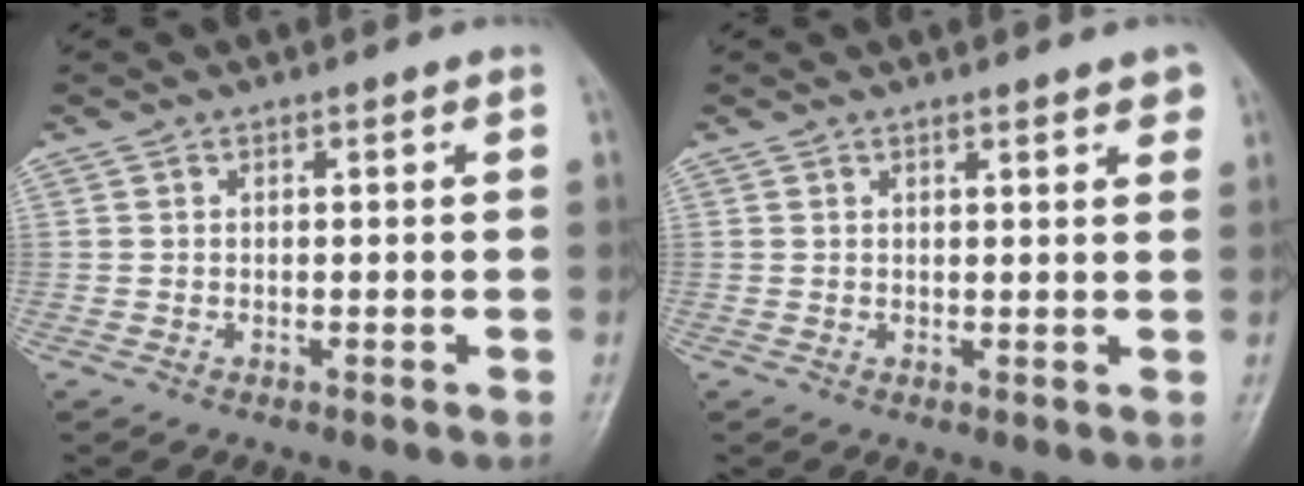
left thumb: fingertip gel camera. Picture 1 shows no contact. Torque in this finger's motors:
{"motor_torque": [-0.12, 0.06, -0.21, 0.01, 0.05]}